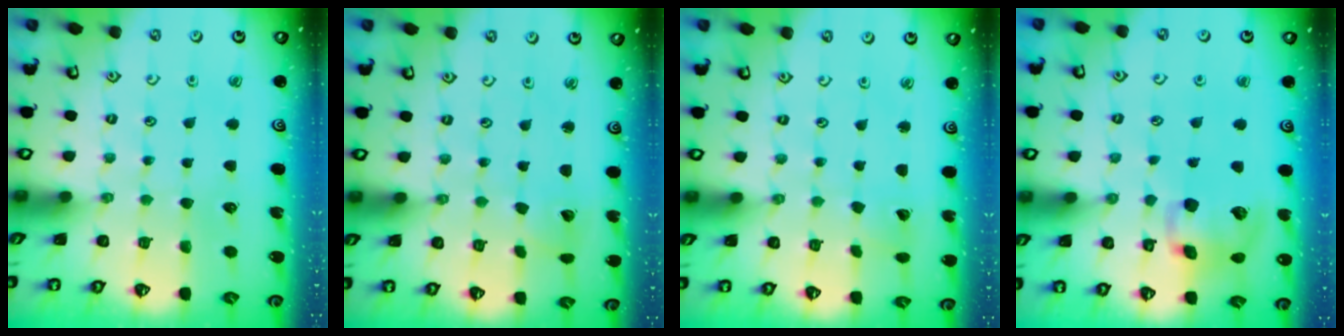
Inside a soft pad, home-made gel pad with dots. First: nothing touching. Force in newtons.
{"total": 2.3, "press": 2.3, "slide": 0.3}
{"total": 2.3, "press": 2.3, "slide": 0.1}
{"total": 12.8, "press": 12.6, "slide": 2.2}